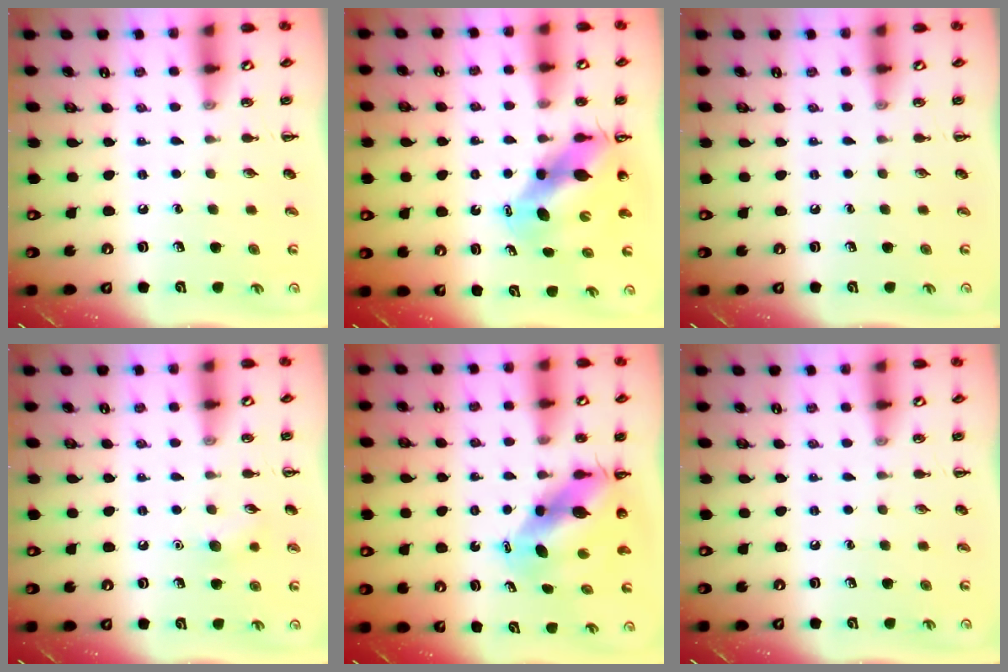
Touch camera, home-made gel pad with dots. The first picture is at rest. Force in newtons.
{"total": 9.7, "press": 9.3, "slide": 2.9}
{"total": 0.0}
{"total": 7.1, "press": 6.8, "slide": 2.0}
{"total": 8.8, "press": 8.5, "slide": 2.4}
{"total": 0.0}